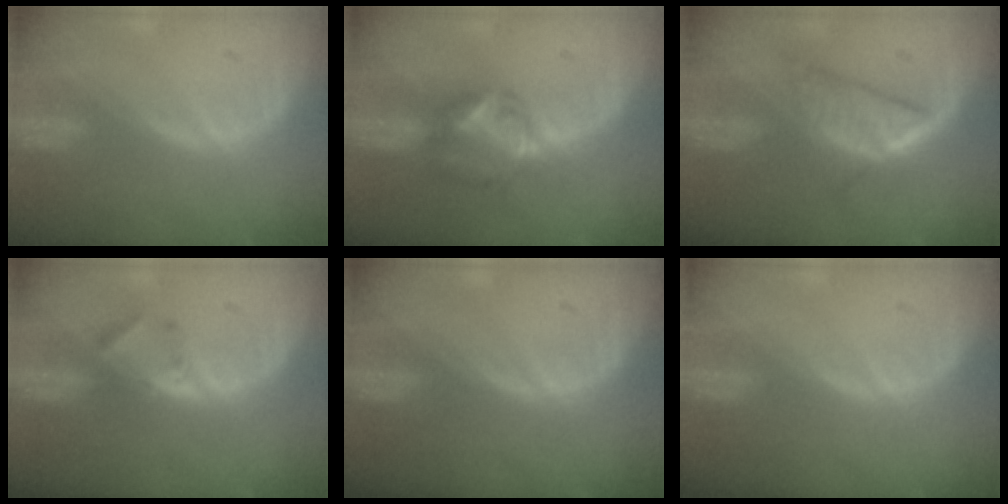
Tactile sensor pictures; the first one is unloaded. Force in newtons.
{"total": 6.1, "press": 5.6, "slide": 2.5}
{"total": 5.8, "press": 5.5, "slide": 1.7}
{"total": 2.5, "press": 2.3, "slide": 1.0}
{"total": 0.0}
{"total": 0.0}